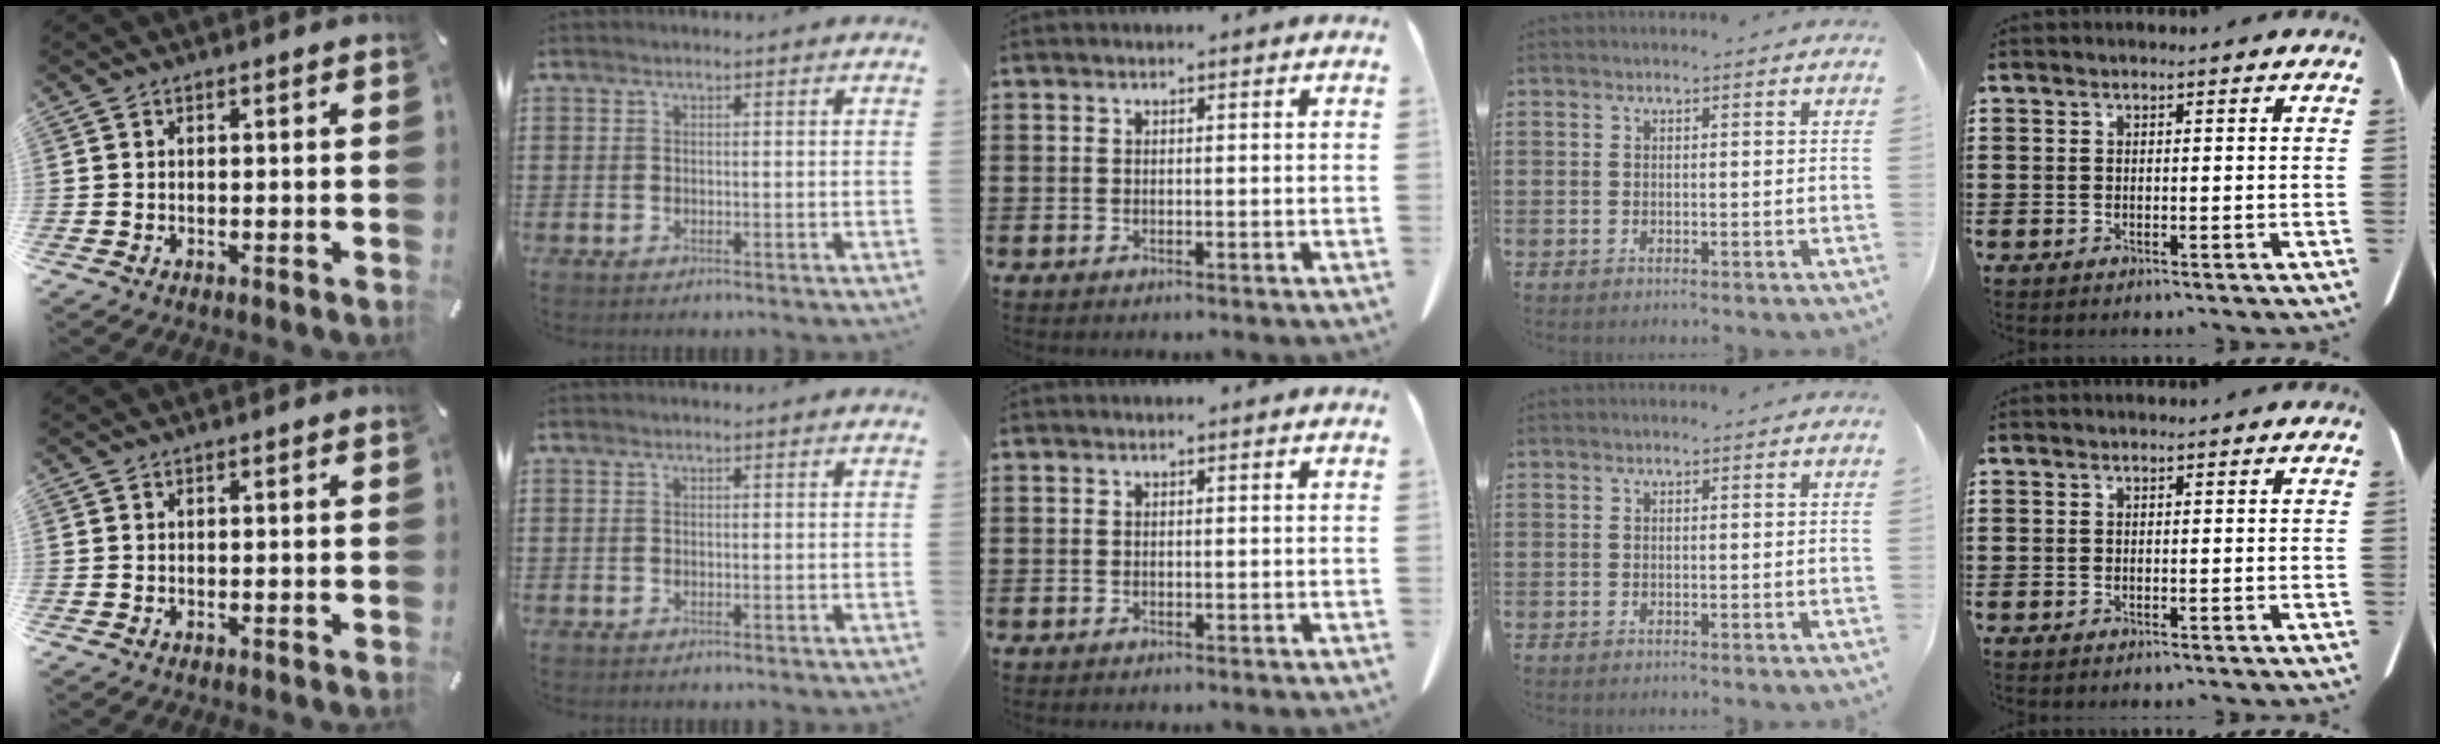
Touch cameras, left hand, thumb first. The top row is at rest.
{}